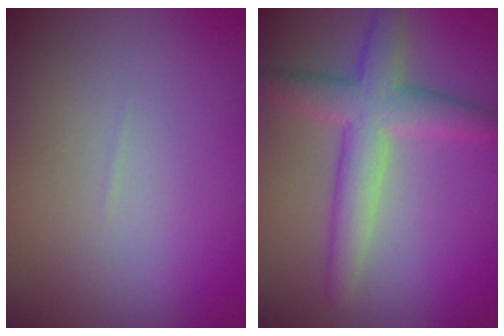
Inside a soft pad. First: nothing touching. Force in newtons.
{"total": 4.8, "press": 4.8, "slide": 0.1}